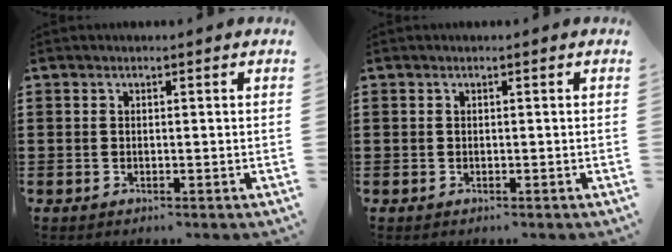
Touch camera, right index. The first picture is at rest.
{"total": 0.0}